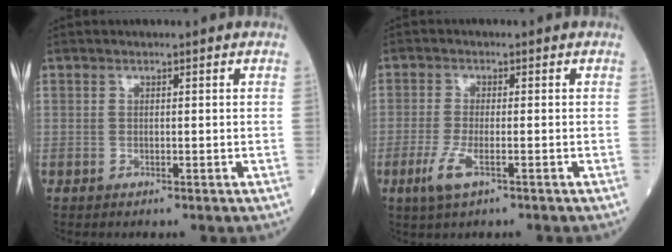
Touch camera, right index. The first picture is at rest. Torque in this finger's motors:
{"motor_torque": [0.61, -0.24, 0.10, 0.04]}